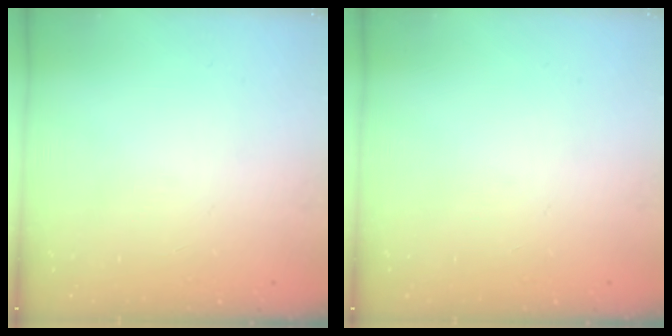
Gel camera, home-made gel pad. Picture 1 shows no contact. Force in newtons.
{"total": 0.0}